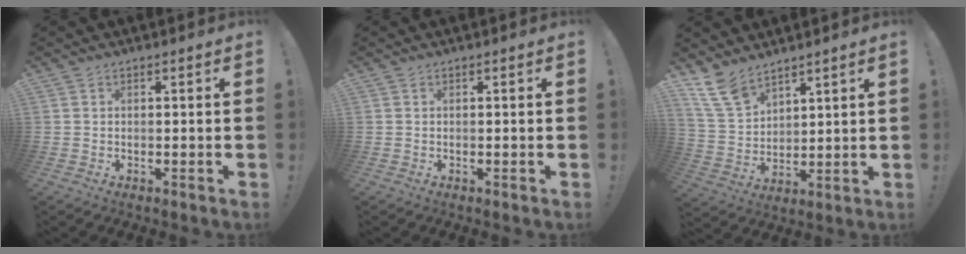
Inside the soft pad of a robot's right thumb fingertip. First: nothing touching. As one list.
[{"total": 0.0}, {"total": 11.7, "force": [9.0, 5.9, 4.4], "torque": [-0.097, -0.053, 0.178]}]